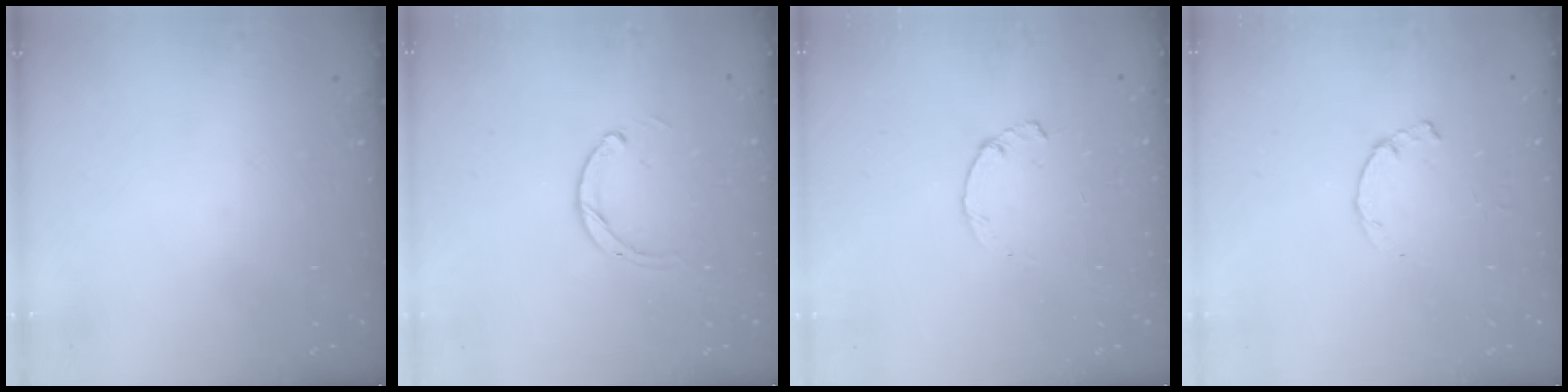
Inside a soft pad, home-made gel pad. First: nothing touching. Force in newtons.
{"total": 2.3, "press": 2.3, "slide": 0.3}
{"total": 2.2, "press": 2.2, "slide": 0.2}
{"total": 1.2, "press": 1.1, "slide": 0.3}